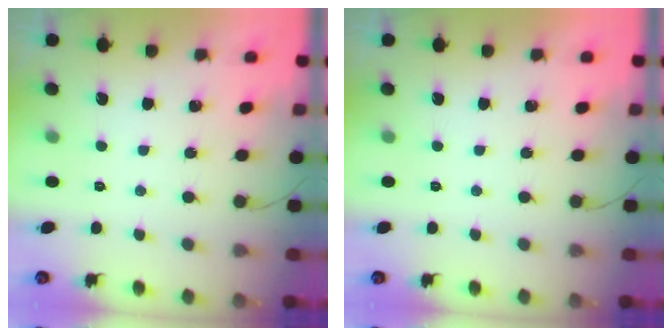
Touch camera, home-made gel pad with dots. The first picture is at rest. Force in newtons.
{"total": 0.0}